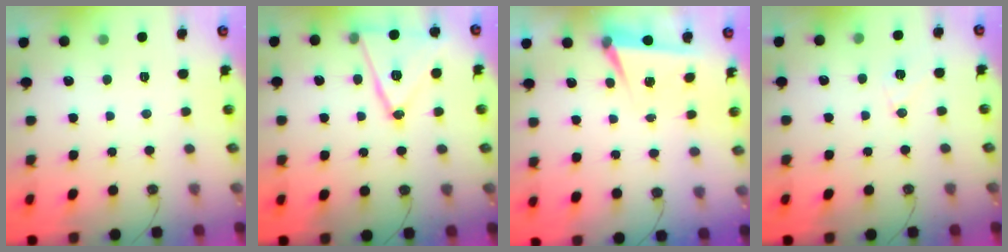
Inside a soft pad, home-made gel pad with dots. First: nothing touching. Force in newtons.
{"total": 16.4, "press": 16.1, "slide": 3.3}
{"total": 6.1, "press": 4.2, "slide": 4.3}
{"total": 6.8, "press": 6.7, "slide": 1.4}